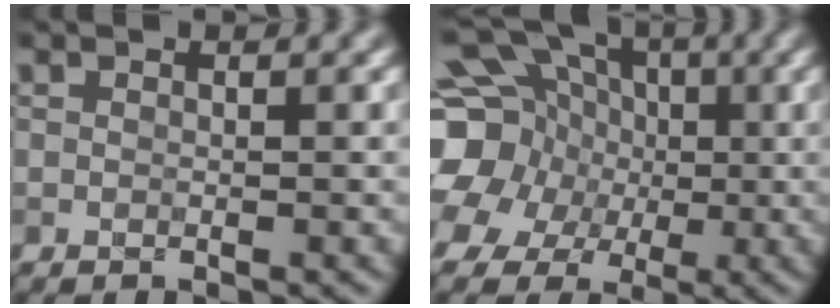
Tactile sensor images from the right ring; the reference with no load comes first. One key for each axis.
{"total": 16.3, "fx": 1.3, "fy": 14.8, "fz": 6.8, "tx": -0.177, "ty": 0.017, "tz": -0.009}